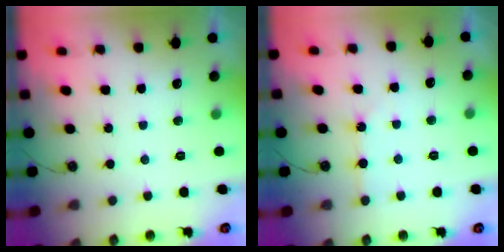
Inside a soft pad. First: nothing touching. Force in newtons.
{"total": 1.8, "press": 1.7, "slide": 0.4}